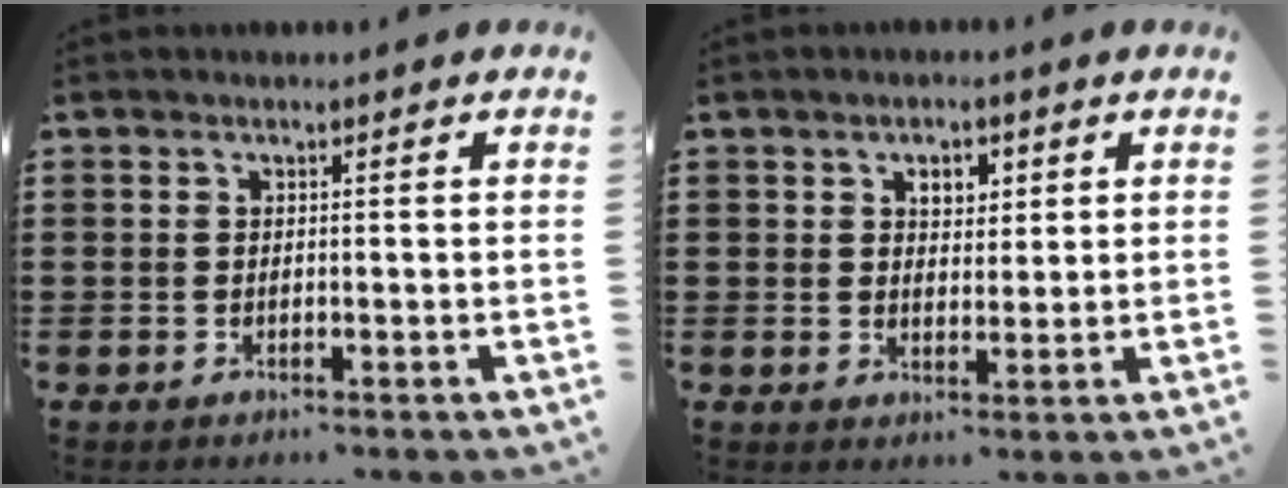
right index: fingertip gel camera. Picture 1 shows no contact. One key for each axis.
{"total": 3.2, "fx": 1.5, "fy": 2.1, "fz": 1.9, "tx": -0.027, "ty": 0.004, "tz": 0.022}